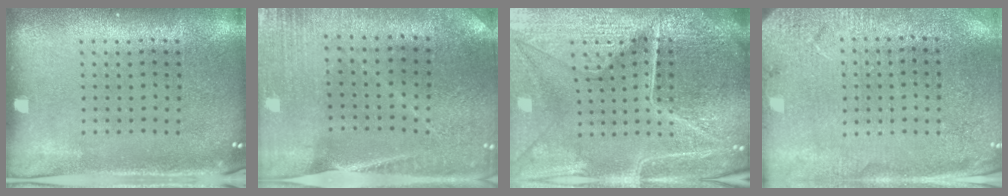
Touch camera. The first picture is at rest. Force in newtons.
{"total": 0.8, "press": 0.8, "slide": 0.1}
{"total": 6.2, "press": 5.5, "slide": 2.9}
{"total": 2.7, "press": 2.6, "slide": 0.4}